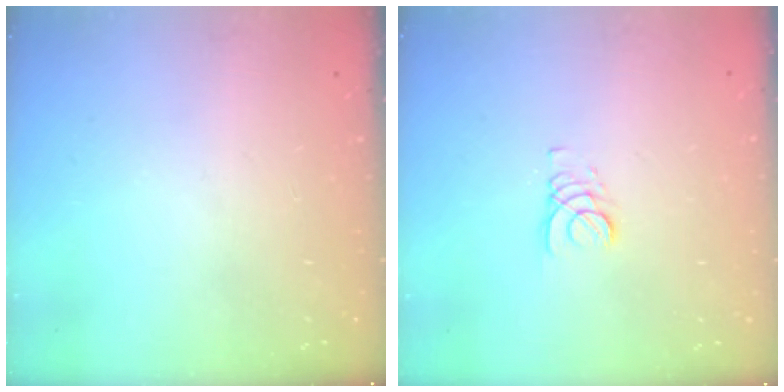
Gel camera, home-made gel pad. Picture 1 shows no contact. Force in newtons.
{"total": 2.7, "press": 2.7, "slide": 0.3}